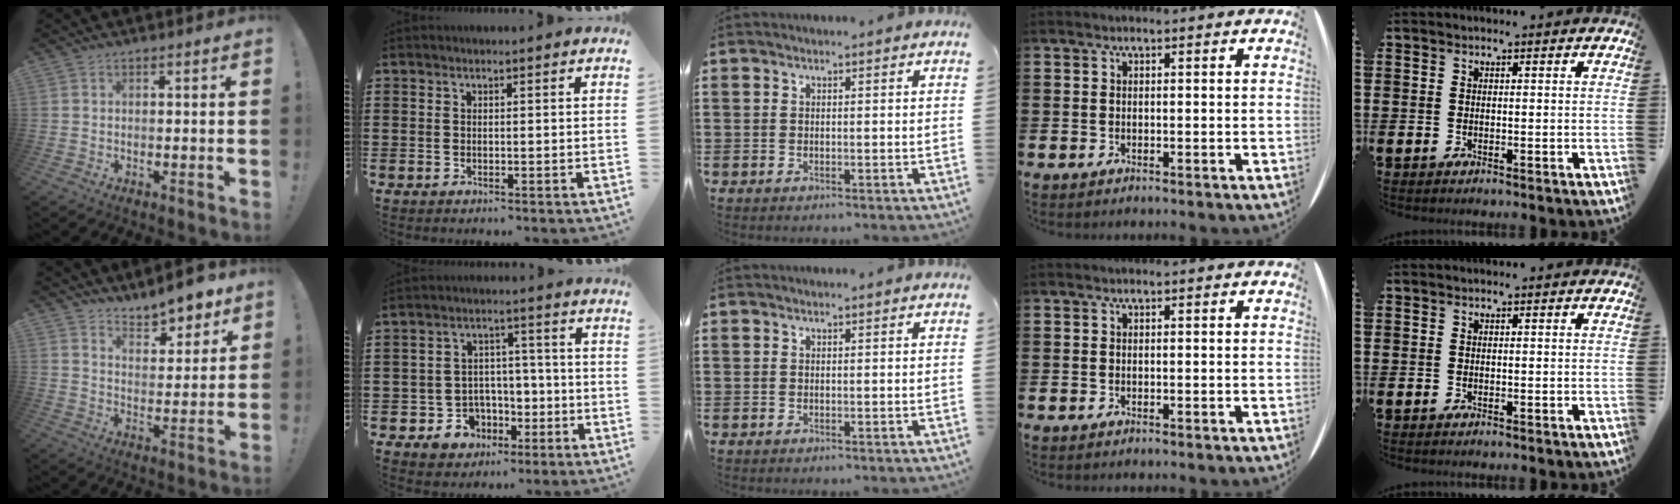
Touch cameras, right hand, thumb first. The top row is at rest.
{"thumb": {"total": 9.0, "force": [8.0, 2.8, 3.1], "torque": [-0.041, -0.067, 0.146]}, "index": {"total": 6.4, "force": [-1.9, 5.9, 1.4], "torque": [-0.043, 0.009, -0.029]}}